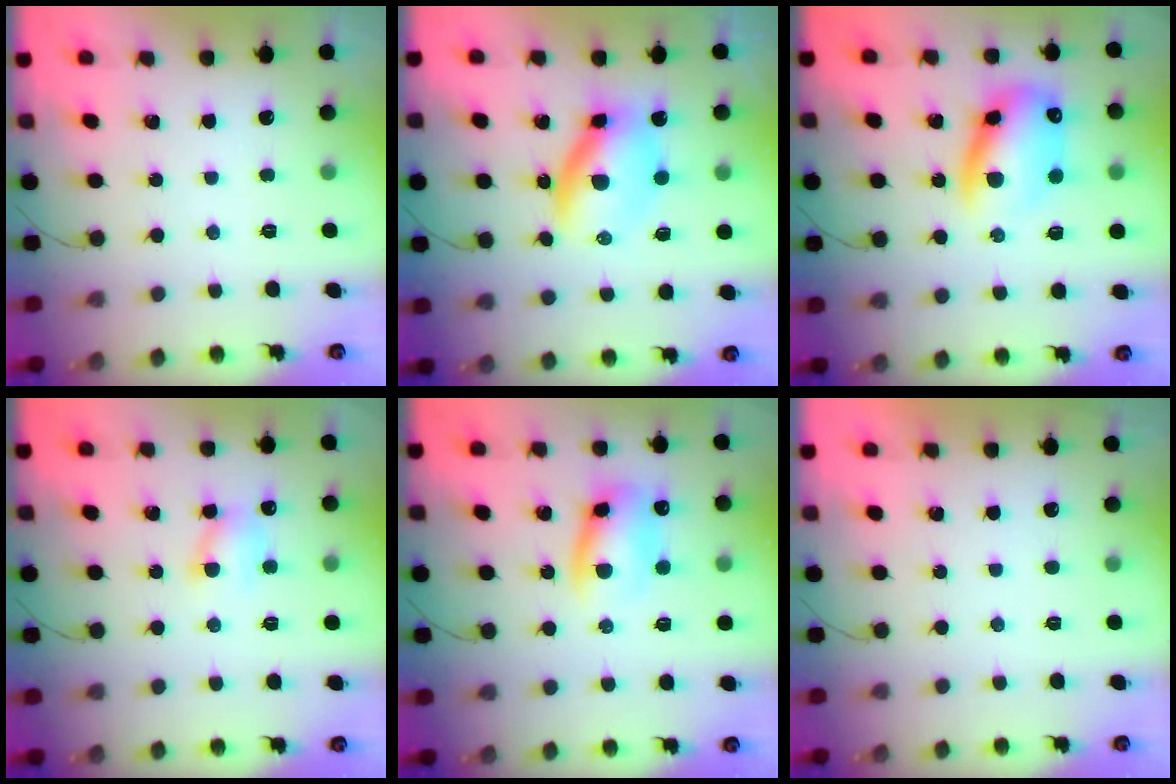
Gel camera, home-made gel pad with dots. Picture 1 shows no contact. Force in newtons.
{"total": 8.5, "press": 8.2, "slide": 2.5}
{"total": 13.8, "press": 13.5, "slide": 2.9}
{"total": 6.2, "press": 6.2, "slide": 0.6}
{"total": 11.3, "press": 11.1, "slide": 2.1}
{"total": 1.0, "press": 1.0, "slide": 0.2}